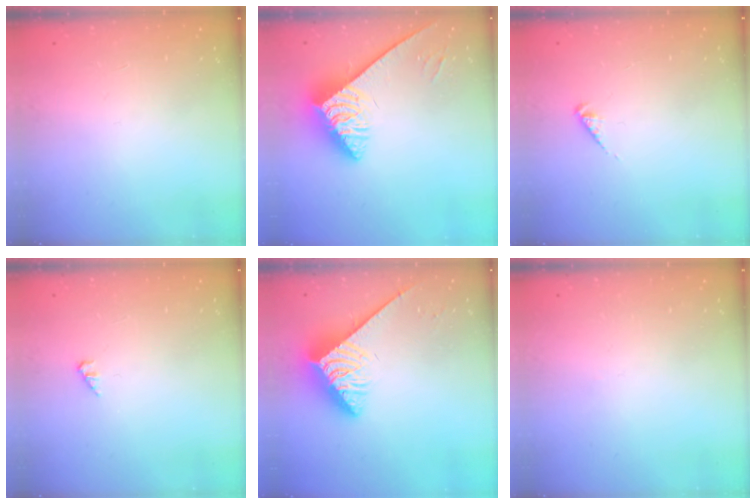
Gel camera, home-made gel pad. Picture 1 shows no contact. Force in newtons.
{"total": 3.8, "press": 3.8, "slide": 0.5}
{"total": 2.3, "press": 2.2, "slide": 0.5}
{"total": 1.6, "press": 1.6, "slide": 0.2}
{"total": 4.0, "press": 3.9, "slide": 0.7}
{"total": 0.0}